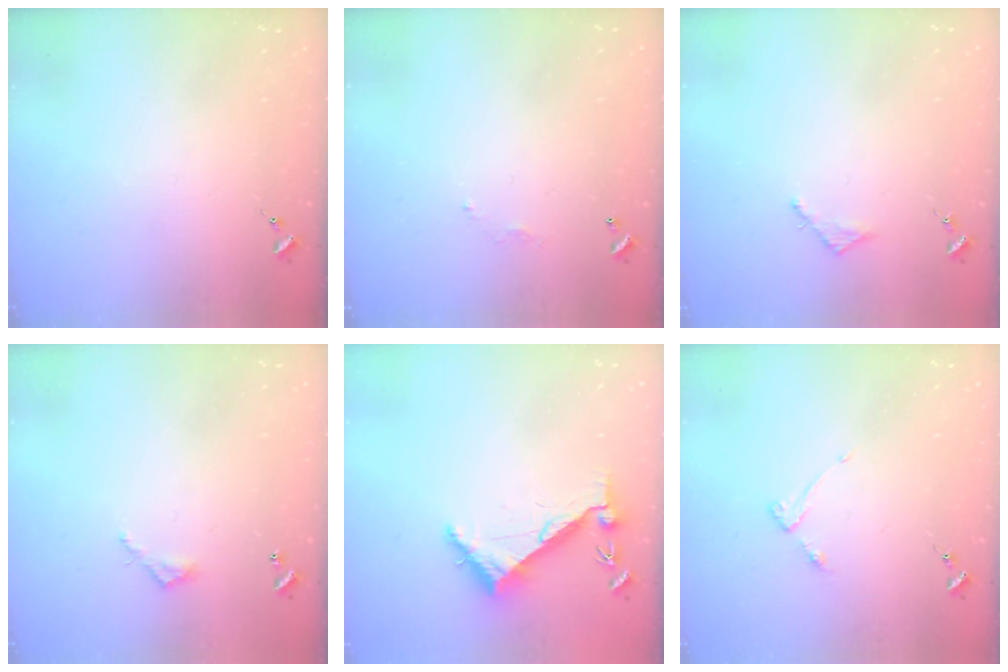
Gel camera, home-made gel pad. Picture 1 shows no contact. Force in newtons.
{"total": 3.6, "press": 3.6, "slide": 0.1}
{"total": 2.5, "press": 2.5, "slide": 0.2}
{"total": 3.9, "press": 3.9, "slide": 0.3}
{"total": 6.7, "press": 6.7, "slide": 0.8}
{"total": 4.0, "press": 3.9, "slide": 0.5}